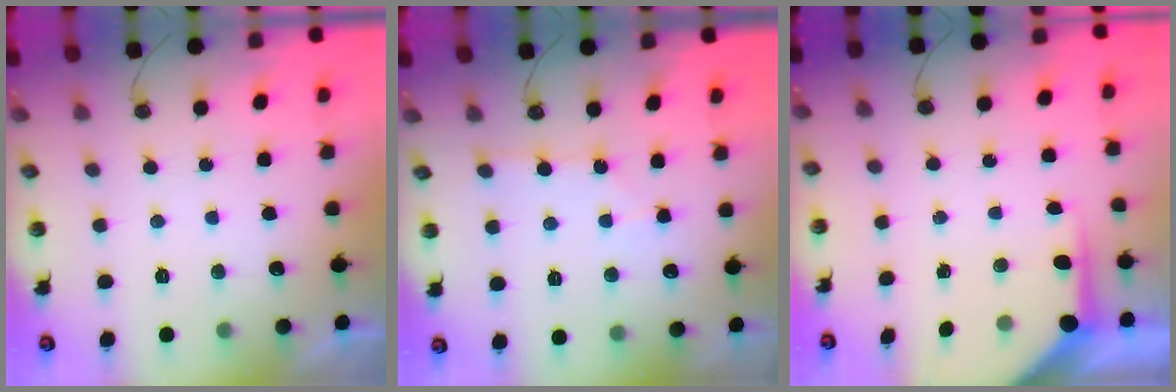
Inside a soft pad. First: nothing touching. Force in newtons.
{"total": 3.0, "press": 3.0, "slide": 0.4}
{"total": 7.2, "press": 7.2, "slide": 0.7}